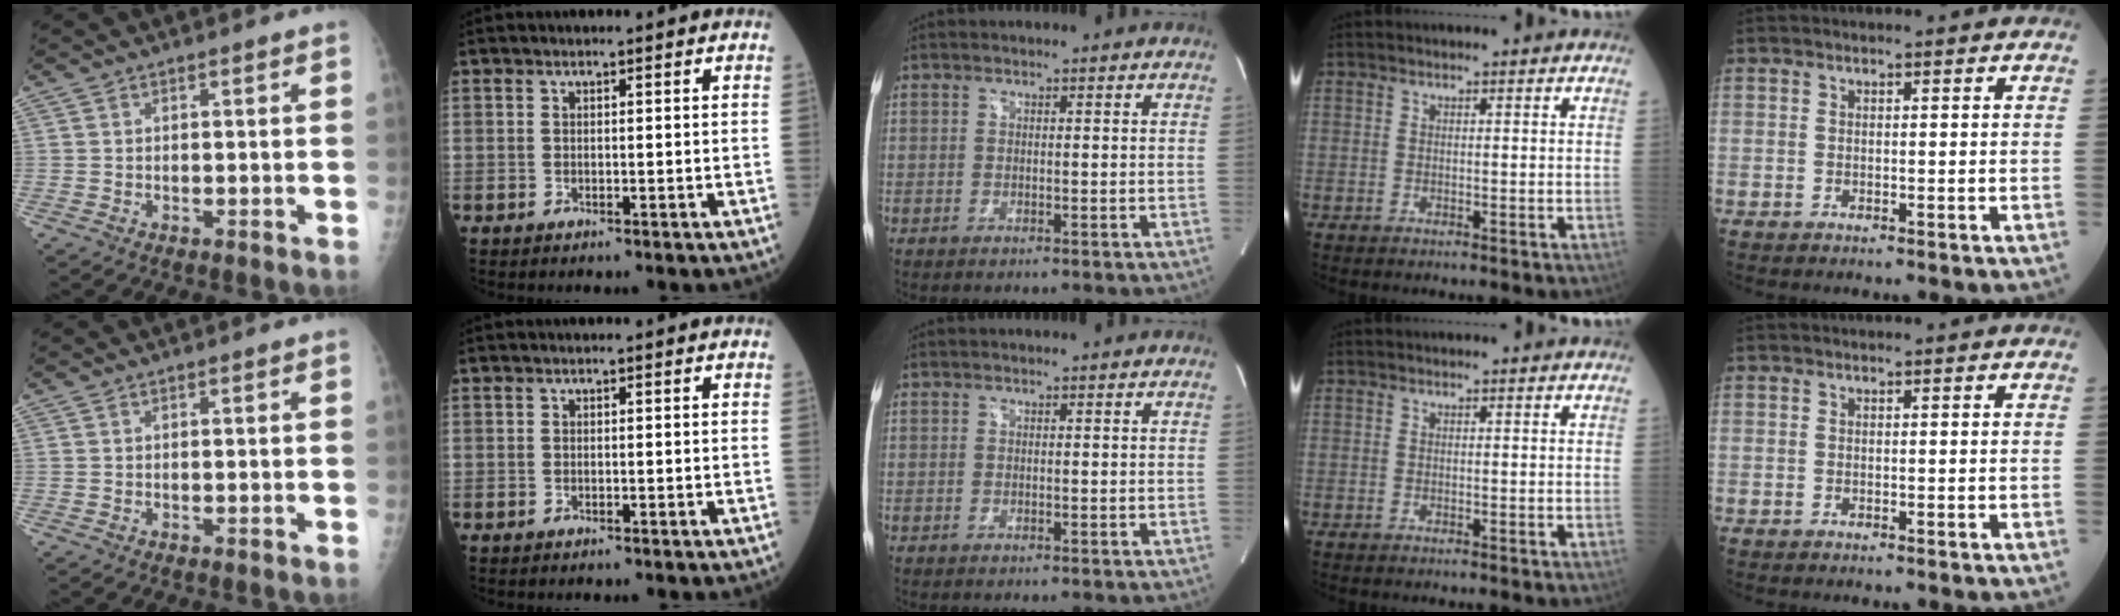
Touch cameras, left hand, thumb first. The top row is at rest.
{}